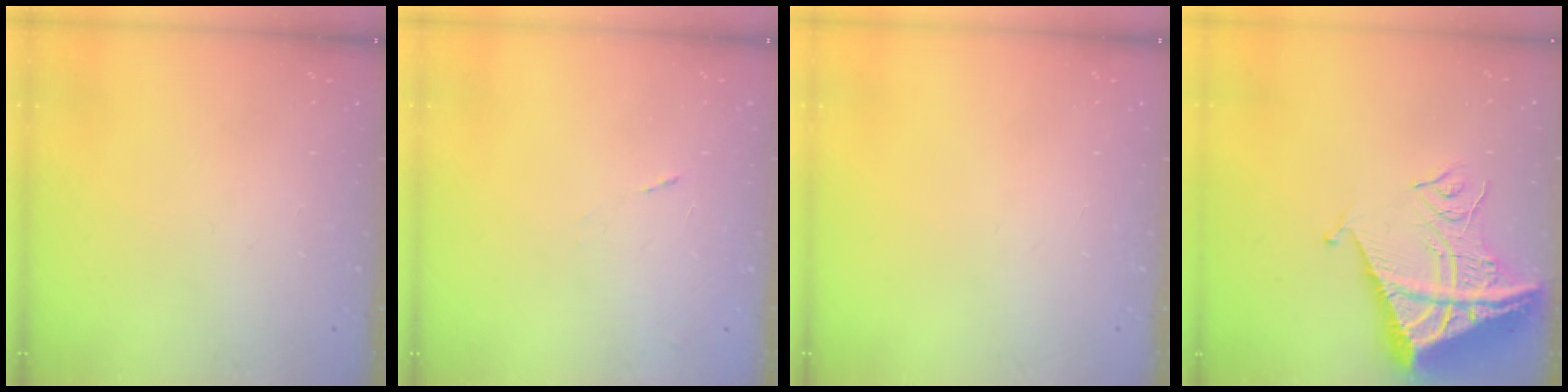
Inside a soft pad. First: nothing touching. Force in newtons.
{"total": 5.3, "press": 5.3, "slide": 0.5}
{"total": 0.0}
{"total": 11.9, "press": 11.8, "slide": 1.2}